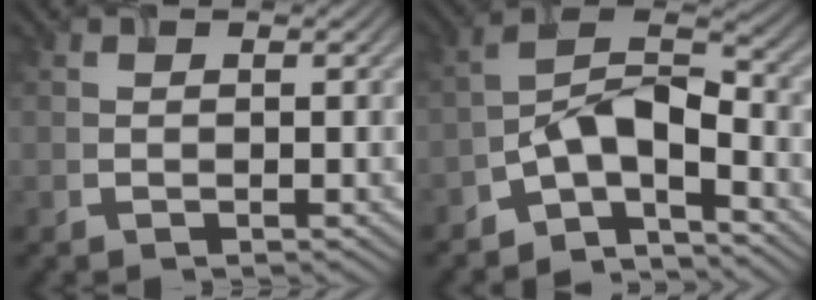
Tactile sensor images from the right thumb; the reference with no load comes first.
{"total": 8.2, "force": [-4.9, 3.4, 5.6], "torque": [-0.085, 0.014, -0.105]}